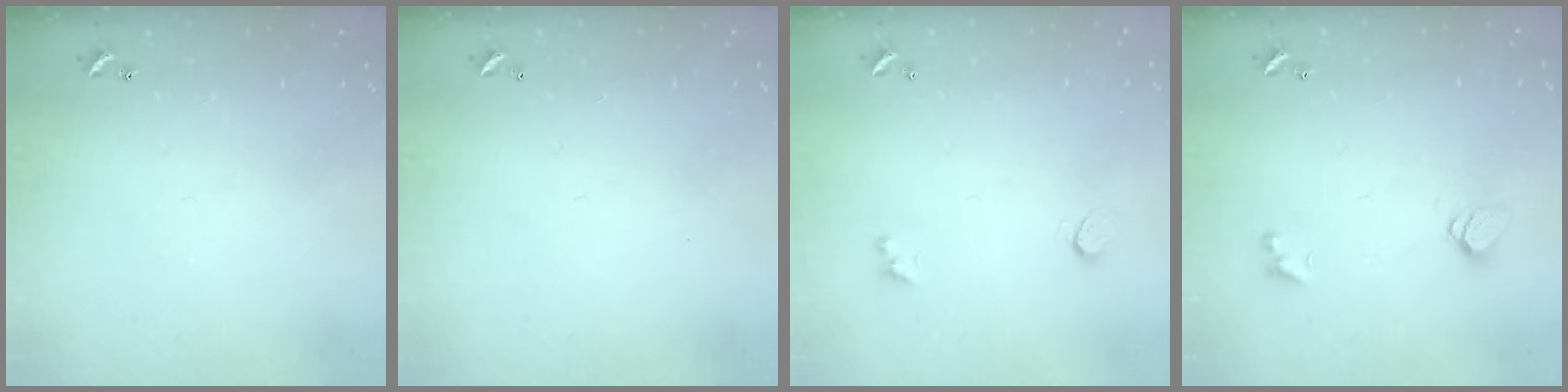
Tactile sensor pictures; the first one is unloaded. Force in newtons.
{"total": 2.9, "press": 2.9, "slide": 0.1}
{"total": 0.9, "press": 0.8, "slide": 0.4}
{"total": 1.6, "press": 1.6, "slide": 0.5}